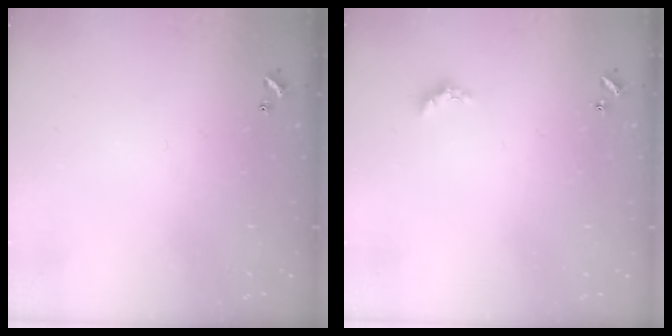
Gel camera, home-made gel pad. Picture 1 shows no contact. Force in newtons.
{"total": 1.5, "press": 1.4, "slide": 0.4}